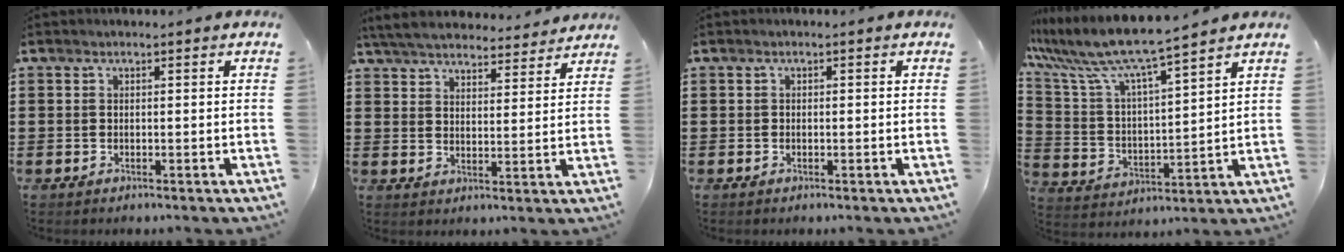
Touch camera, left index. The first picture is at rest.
{"total": 5.6, "force": [5.4, 0.7, 1.3], "torque": [-0.049, -0.027, 0.095]}
{"total": 0.5, "force": [-0.3, 0.3, 0.2], "torque": [-0.006, -0.002, -0.006]}
{"total": 7.6, "force": [6.7, -0.2, 3.5], "torque": [-0.099, -0.041, 0.110]}